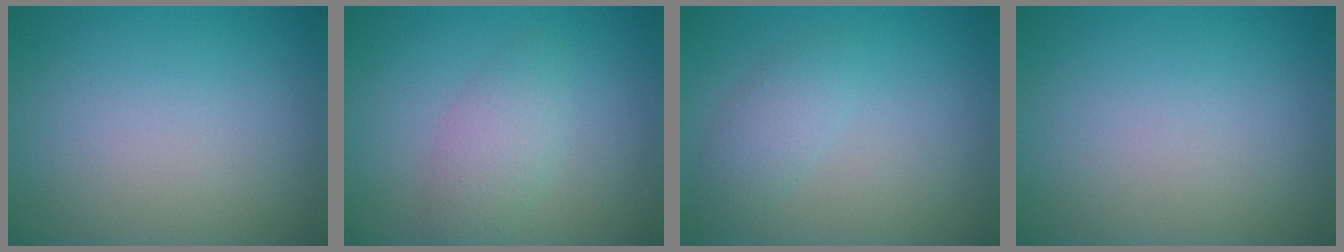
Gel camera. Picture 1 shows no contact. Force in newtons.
{"total": 2.7, "press": 2.7, "slide": 0.1}
{"total": 2.0, "press": 2.0, "slide": 0.2}
{"total": 0.0}